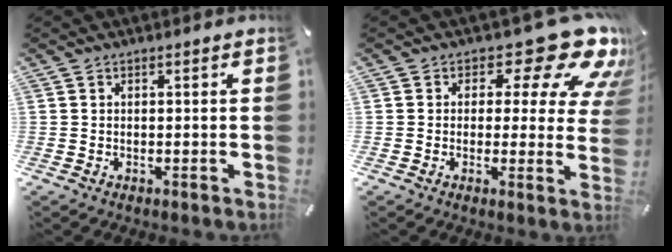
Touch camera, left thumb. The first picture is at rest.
{"total": 16.4, "force": [8.8, 7.7, 11.4], "torque": [-0.145, -0.062, 0.143]}